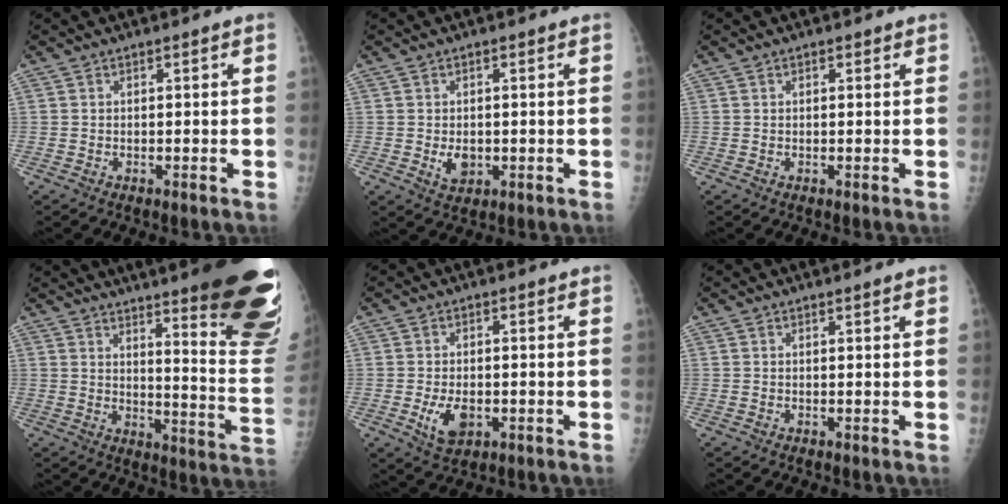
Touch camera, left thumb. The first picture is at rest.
{"total": 3.6, "force": [-0.4, 2.6, 2.4], "torque": [-0.028, -0.003, 0.002]}
{"total": 0.7, "force": [0.4, 0.5, 0.2], "torque": [0.002, -0.001, 0.003]}
{"total": 25.6, "force": [17.2, 3.9, 18.6], "torque": [-0.183, -0.113, 0.217]}
{"total": 5.6, "force": [-1.4, 3.5, 4.2], "torque": [-0.068, -0.006, -0.018]}
{"total": 0.9, "force": [0.7, 0.0, 0.4], "torque": [-0.004, 0.000, 0.012]}